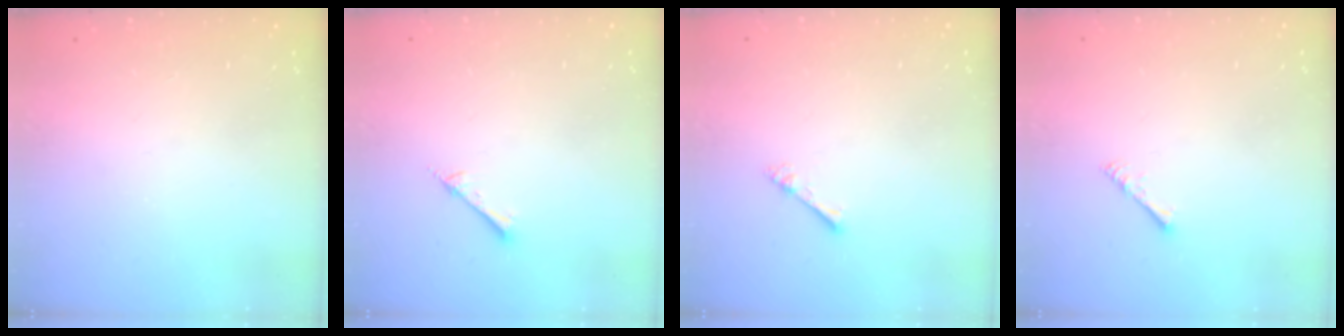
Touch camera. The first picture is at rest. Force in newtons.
{"total": 2.6, "press": 2.6, "slide": 0.3}
{"total": 1.0, "press": 1.0, "slide": 0.3}
{"total": 2.0, "press": 1.9, "slide": 0.4}